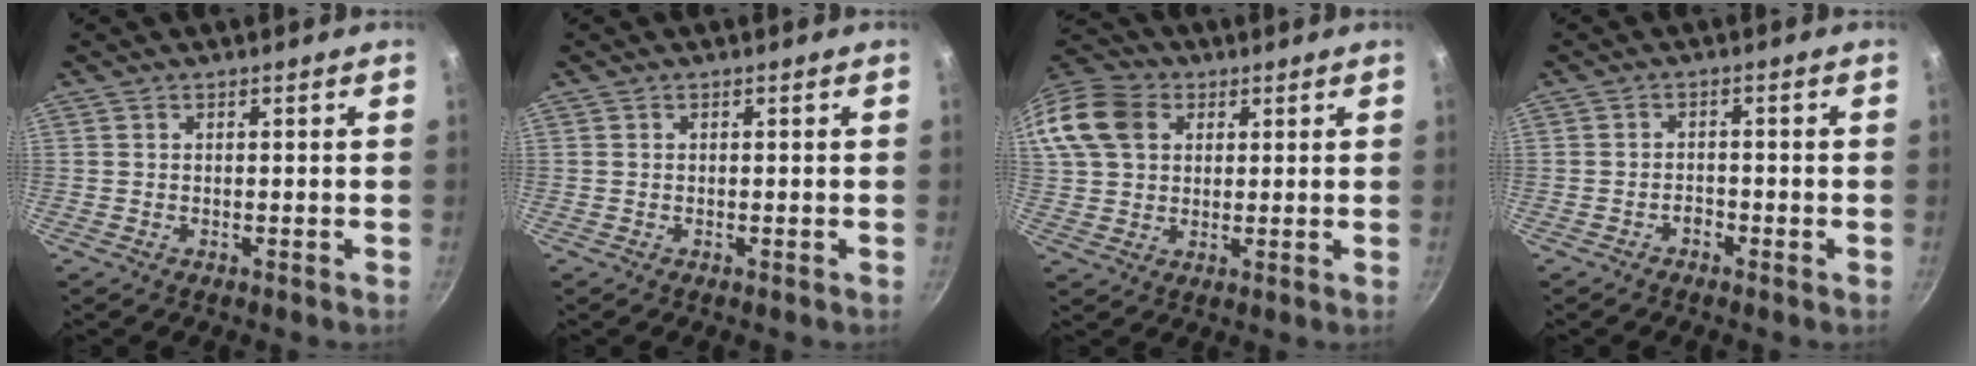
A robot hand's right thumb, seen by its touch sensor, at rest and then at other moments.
{"total": 0.0}
{"total": 17.1, "force": [5.4, 13.2, 9.4], "torque": [-0.209, 0.026, 0.090]}
{"total": 1.6, "force": [-1.2, 0.8, 0.6], "torque": [-0.004, 0.015, -0.020]}